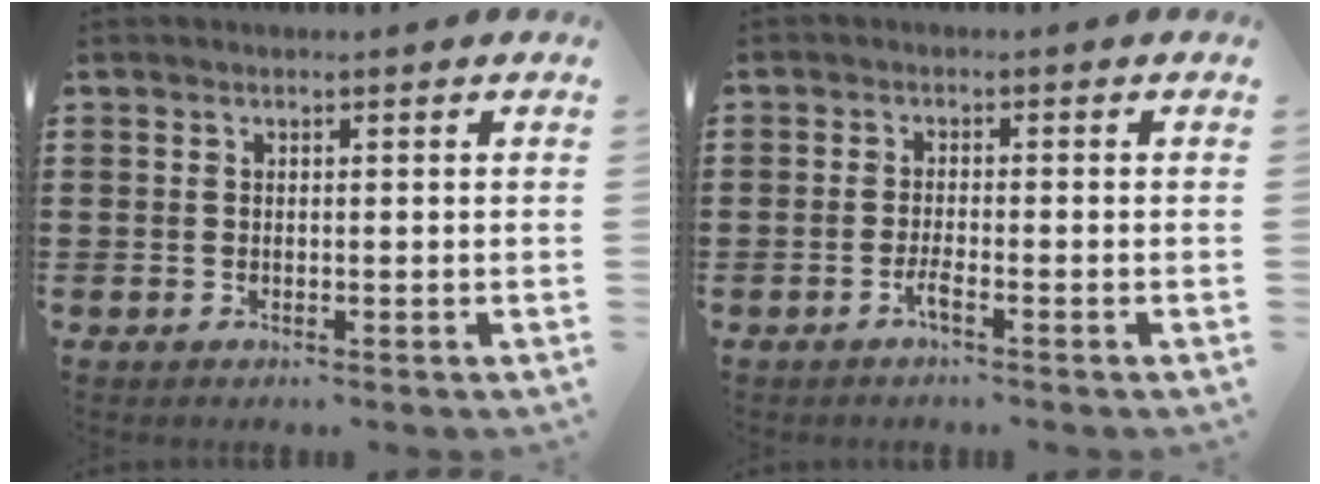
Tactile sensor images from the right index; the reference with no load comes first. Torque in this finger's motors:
{"motor_torque": [1.79, 0.35, 0.09, -0.02]}